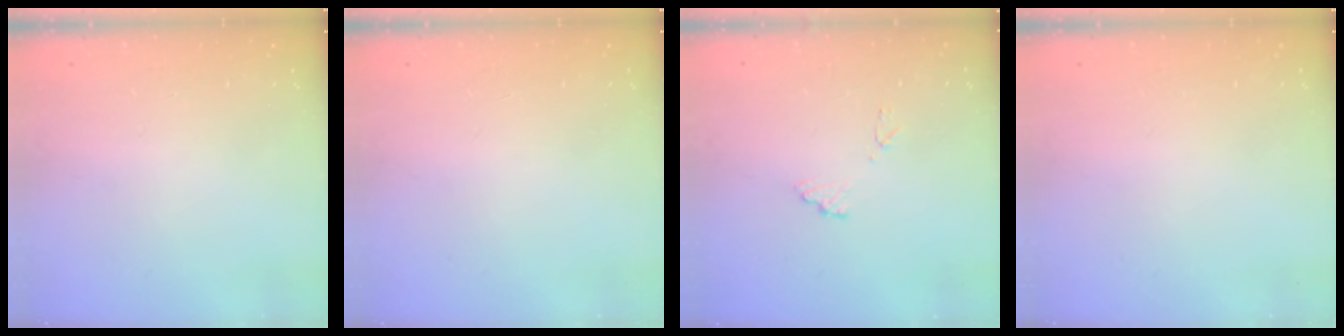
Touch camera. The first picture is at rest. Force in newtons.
{"total": 0.0}
{"total": 7.4, "press": 7.4, "slide": 0.5}
{"total": 0.0}